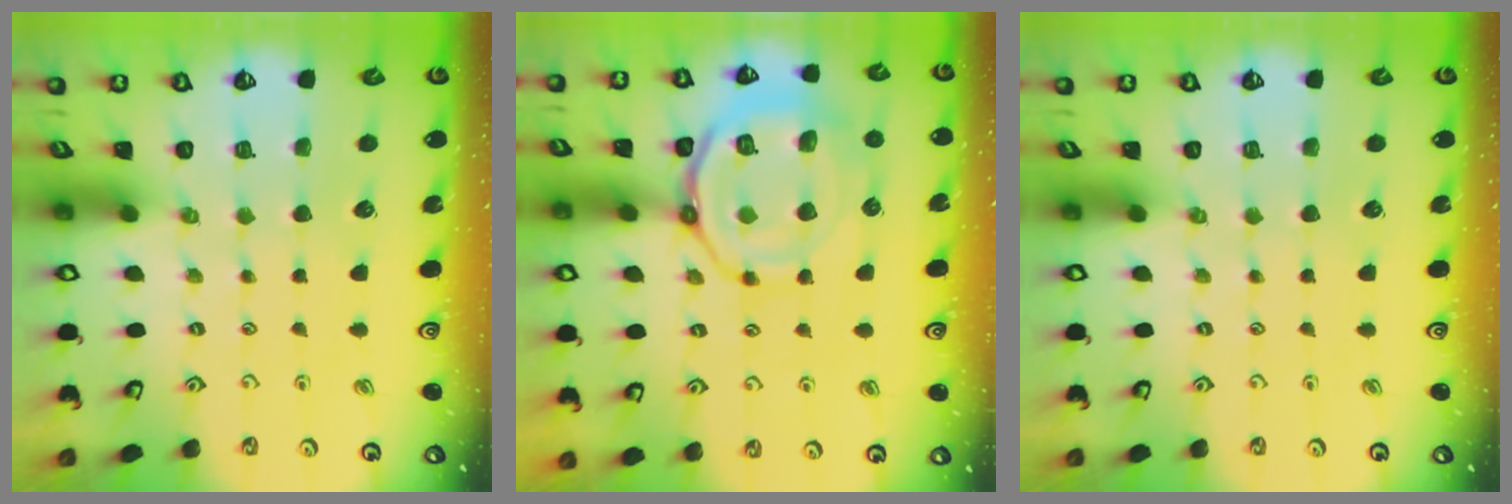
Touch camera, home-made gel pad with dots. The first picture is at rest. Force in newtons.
{"total": 15.5, "press": 15.4, "slide": 1.7}
{"total": 0.0}